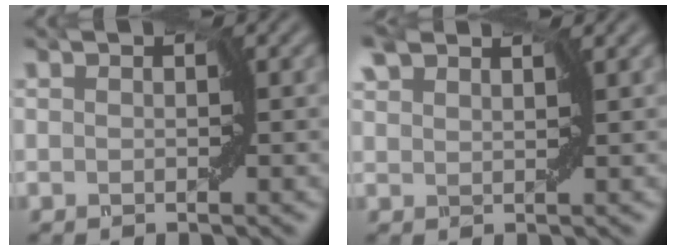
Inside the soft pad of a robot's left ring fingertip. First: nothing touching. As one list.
[{"total": 1.5, "force": [1.3, 0.7, 0.5], "torque": [-0.012, 0.003, 0.018]}]